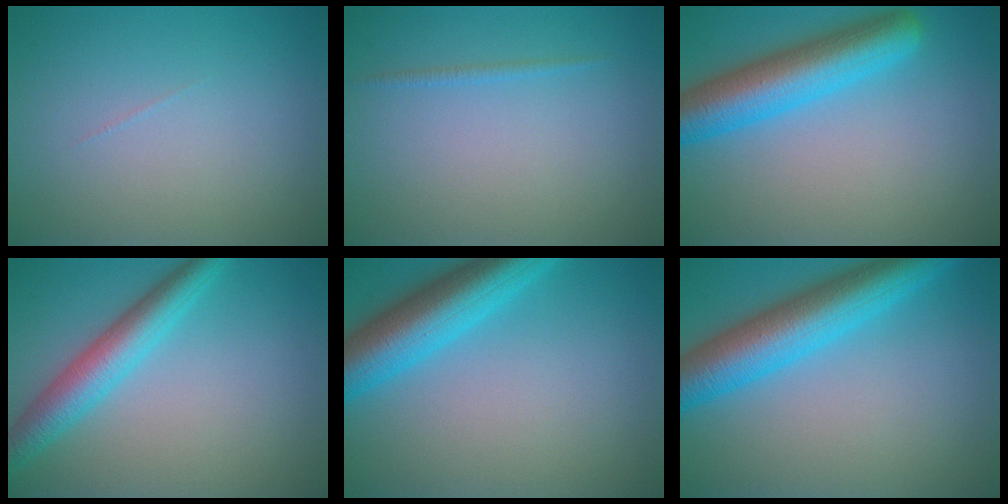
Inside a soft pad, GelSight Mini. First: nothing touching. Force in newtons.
{"total": 0.6, "press": 0.6, "slide": 0.1}
{"total": 7.1, "press": 7.1, "slide": 0.3}
{"total": 4.8, "press": 4.8, "slide": 0.1}
{"total": 7.3, "press": 7.3, "slide": 0.3}
{"total": 8.1, "press": 8.1, "slide": 0.4}